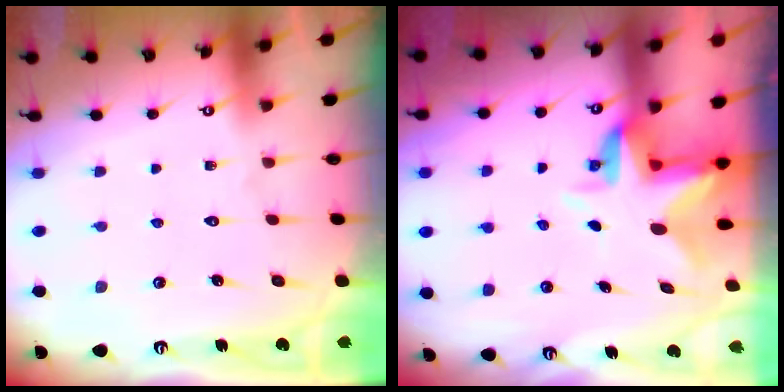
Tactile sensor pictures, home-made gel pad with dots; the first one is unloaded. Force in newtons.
{"total": 5.1, "press": 5.1, "slide": 0.1}